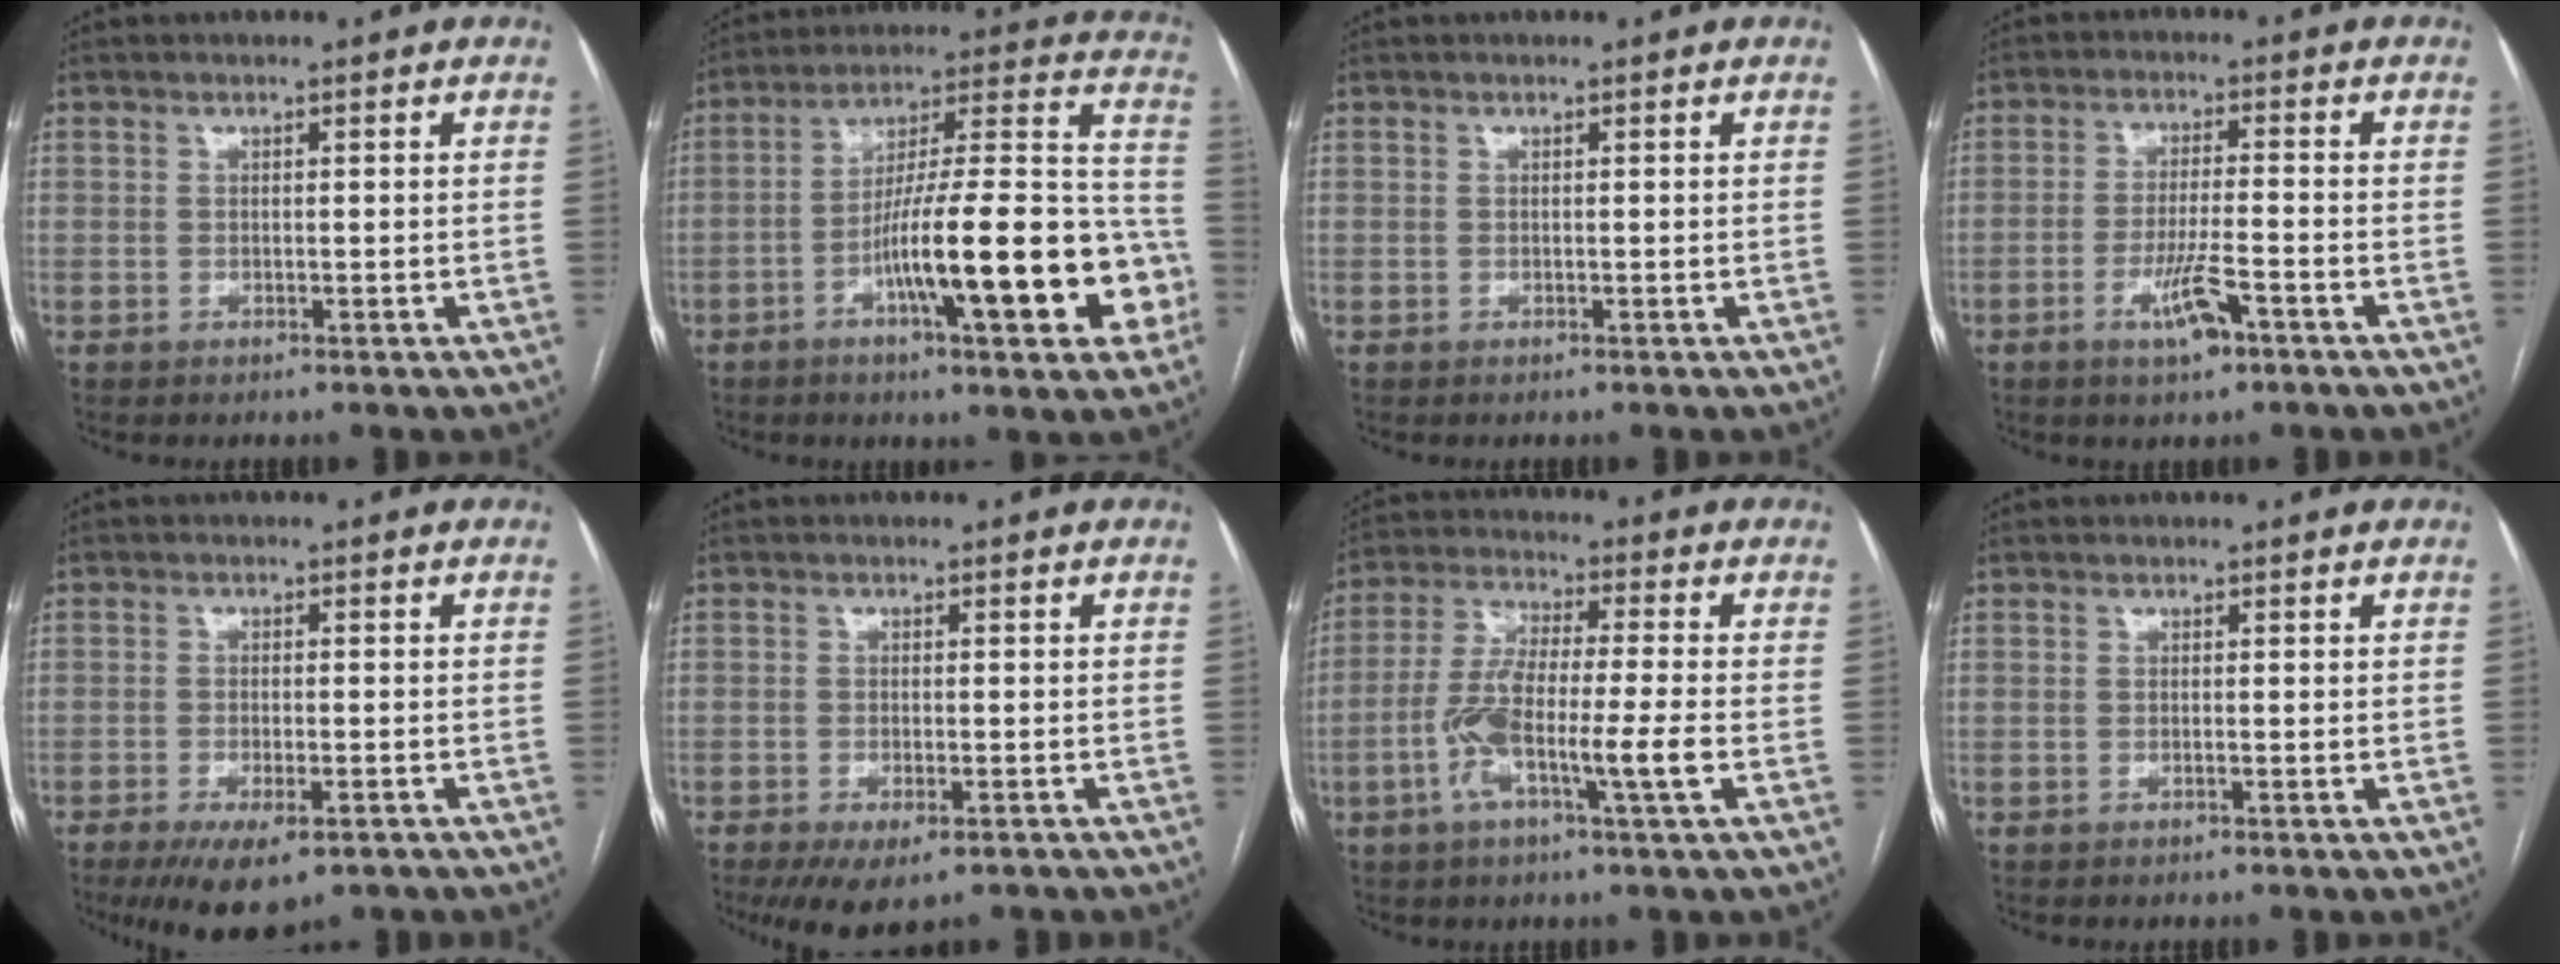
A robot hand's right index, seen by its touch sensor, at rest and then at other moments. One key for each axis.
{"total": 22.1, "fx": -7.6, "fy": 3.4, "fz": 20.5, "tx": -0.270, "ty": 0.020, "tz": -0.110}
{"total": 0.0}
{"total": 6.1, "fx": -3.2, "fy": 0.9, "fz": 5.2, "tx": -0.099, "ty": -0.006, "tz": -0.055}
{"total": 8.3, "fx": -5.5, "fy": 2.6, "fz": 5.7, "tx": -0.090, "ty": -0.015, "tz": -0.081}
{"total": 6.8, "fx": -4.7, "fy": 2.3, "fz": 4.4, "tx": -0.066, "ty": -0.013, "tz": -0.068}
{"total": 10.8, "fx": -3.2, "fy": 0.5, "fz": 10.3, "tx": -0.208, "ty": 0.001, "tz": -0.067}
{"total": 0.0}